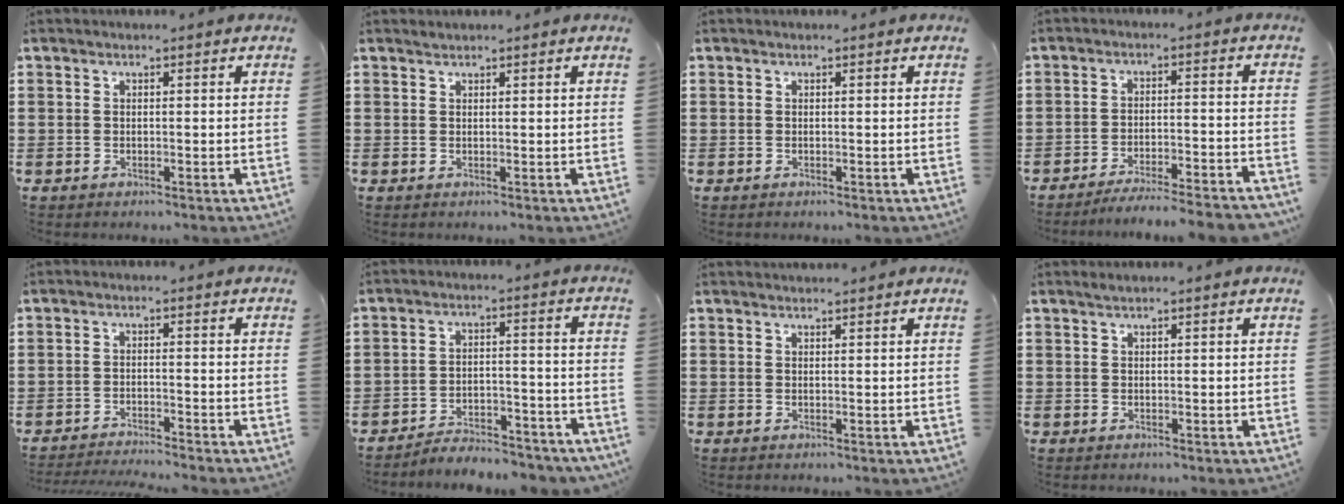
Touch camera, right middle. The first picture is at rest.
{"total": 0.6, "force": [0.5, 0.1, -0.1], "torque": [0.000, 0.001, 0.011]}
{"total": 0.0}
{"total": 4.2, "force": [-4.0, -0.3, 1.1], "torque": [-0.026, -0.004, -0.084]}
{"total": 2.4, "force": [-2.4, -0.2, 0.3], "torque": [-0.007, 0.000, -0.050]}
{"total": 4.6, "force": [-4.5, 0.5, 0.5], "torque": [-0.012, 0.008, -0.095]}
{"total": 1.1, "force": [1.1, 0.1, 0.0], "torque": [-0.004, 0.000, 0.021]}
{"total": 0.6, "force": [0.5, 0.1, 0.3], "torque": [-0.007, 0.001, 0.009]}